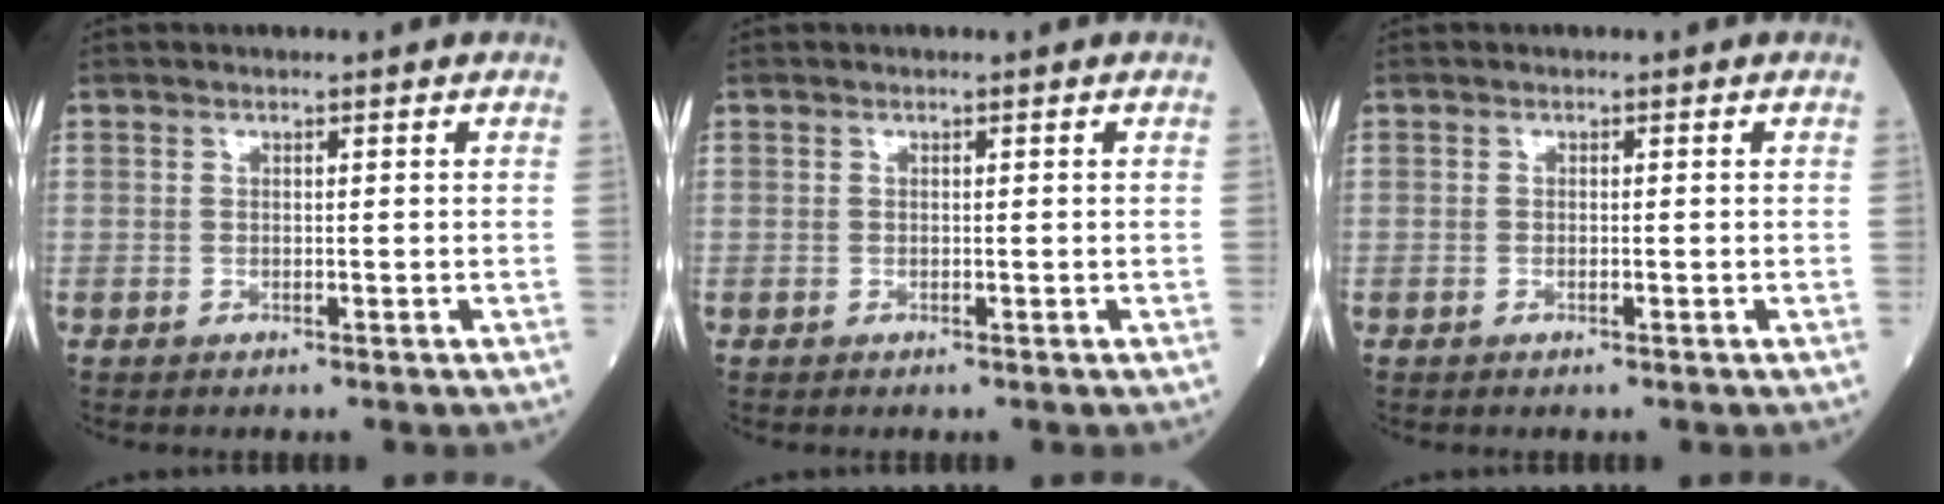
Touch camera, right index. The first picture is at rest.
{"total": 0.0}
{"total": 0.7, "force": [-0.2, 0.4, 0.6], "torque": [-0.021, -0.003, -0.002]}